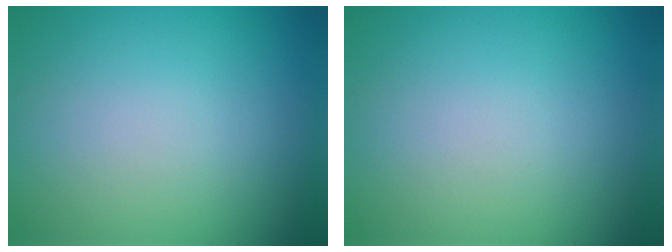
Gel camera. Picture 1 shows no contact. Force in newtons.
{"total": 0.0}